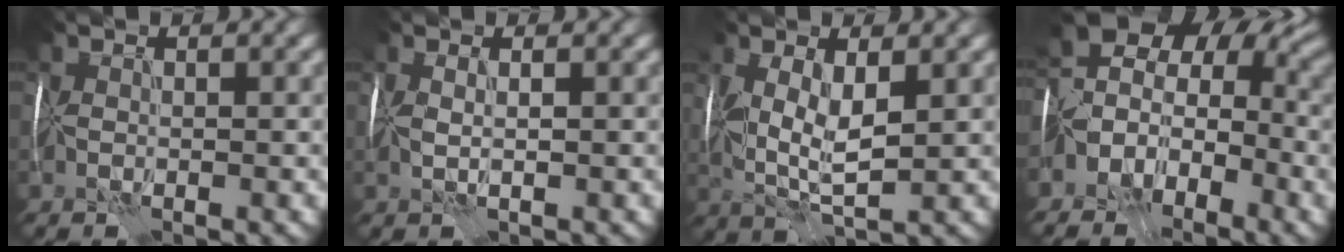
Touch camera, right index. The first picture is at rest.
{"total": 0.6, "force": [0.5, -0.3, -0.1], "torque": [-0.011, 0.005, 0.010]}
{"total": 3.7, "force": [1.1, 1.6, 3.2], "torque": [-0.094, 0.002, 0.025]}
{"total": 6.1, "force": [-2.3, 4.9, 2.7], "torque": [-0.044, 0.010, -0.041]}